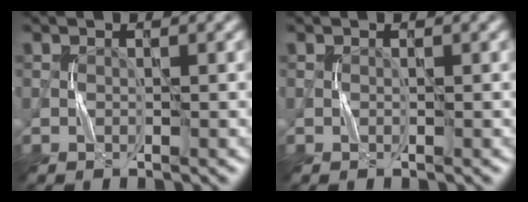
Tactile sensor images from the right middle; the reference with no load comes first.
{"total": 0.0}